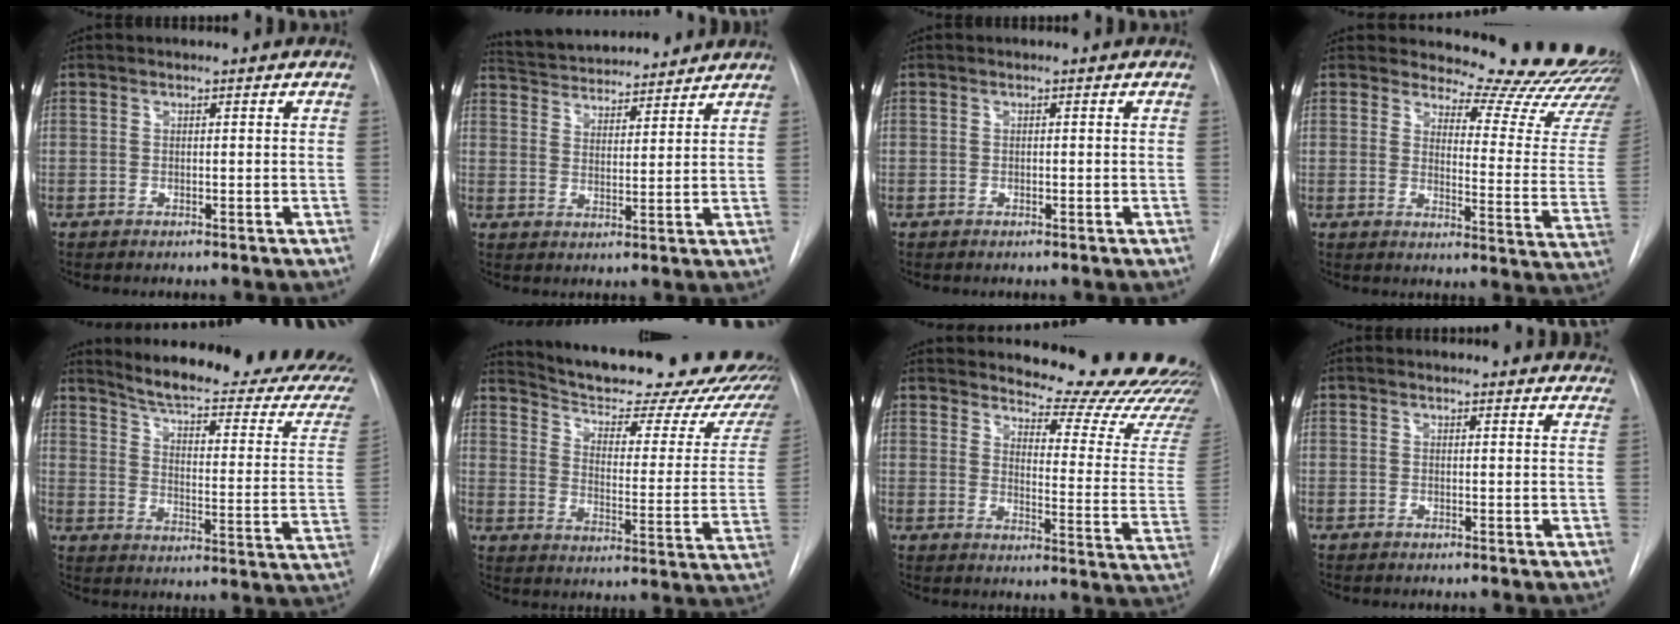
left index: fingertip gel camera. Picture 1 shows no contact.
{"total": 15.8, "force": [14.8, 3.2, 4.6], "torque": [-0.076, 0.028, 0.222]}
{"total": 0.0}
{"total": 22.1, "force": [21.2, 3.3, 5.3], "torque": [-0.049, -0.155, 0.226]}
{"total": 24.0, "force": [22.6, 0.8, 8.2], "torque": [-0.119, -0.110, 0.281]}
{"total": 26.2, "force": [23.5, 4.4, 10.9], "torque": [-0.159, -0.074, 0.293]}
{"total": 24.3, "force": [22.9, 3.2, 7.3], "torque": [-0.093, -0.142, 0.259]}
{"total": 12.9, "force": [12.3, 3.0, 2.4], "torque": [-0.001, -0.009, 0.118]}